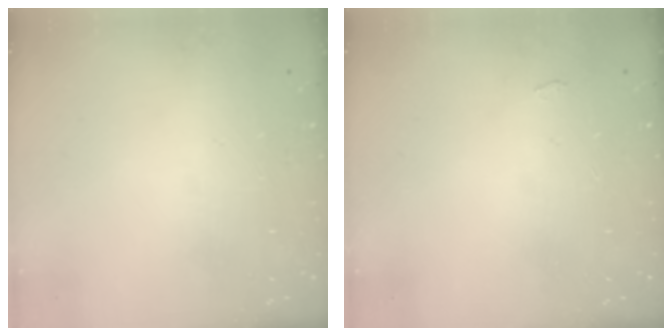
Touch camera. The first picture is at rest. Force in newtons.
{"total": 2.8, "press": 2.8, "slide": 0.3}